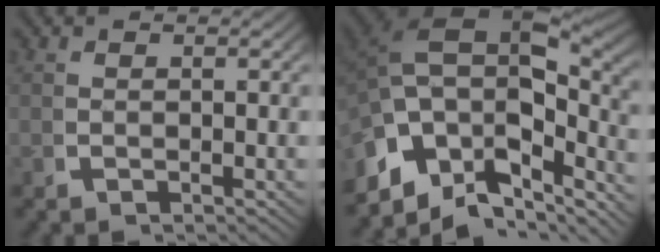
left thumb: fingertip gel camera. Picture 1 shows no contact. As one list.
[{"total": 15.9, "force": [-1.1, 10.9, 11.5], "torque": [-0.209, -0.029, -0.003]}]